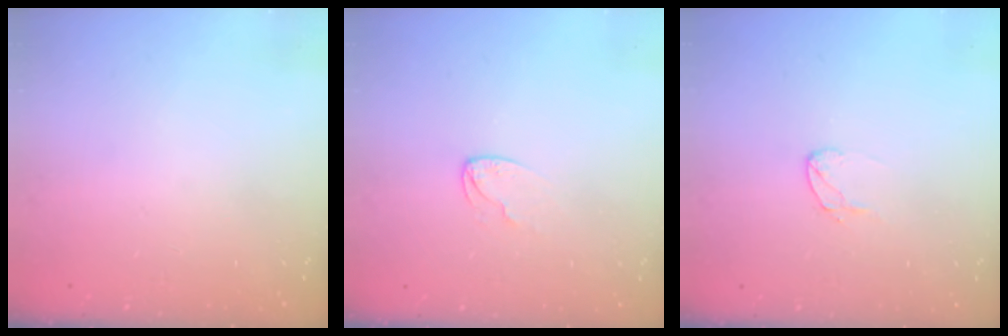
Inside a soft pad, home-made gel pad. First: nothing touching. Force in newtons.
{"total": 6.3, "press": 6.3, "slide": 0.6}
{"total": 4.8, "press": 4.7, "slide": 0.3}